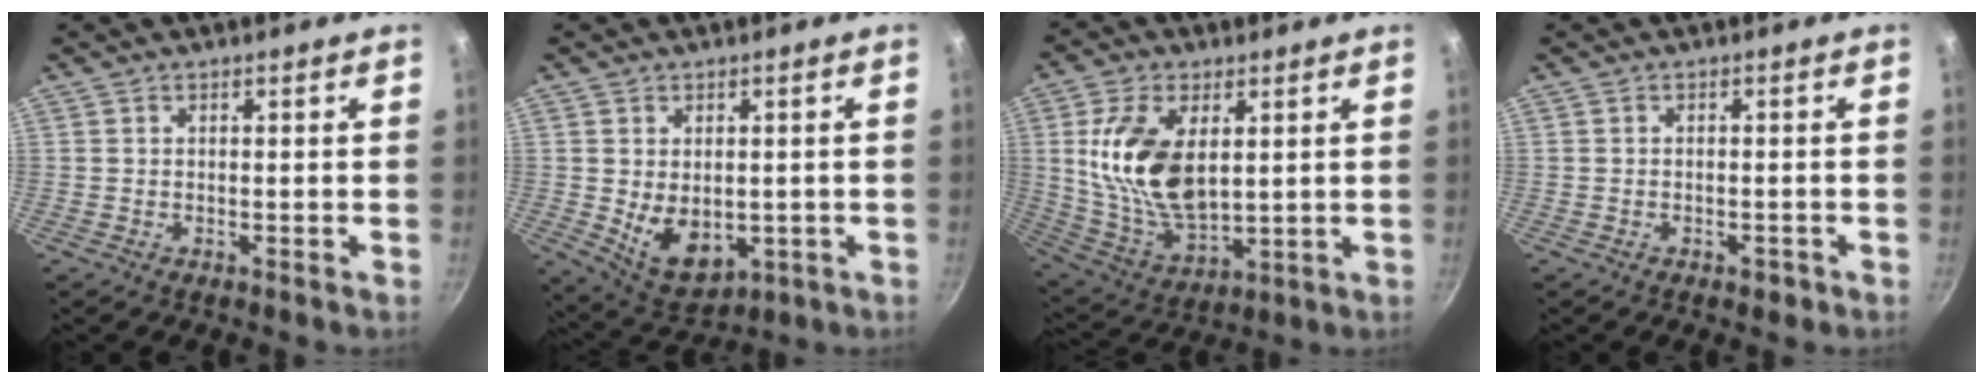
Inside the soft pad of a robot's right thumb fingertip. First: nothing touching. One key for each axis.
{"total": 9.3, "fx": -0.6, "fy": 6.4, "fz": 6.7, "tx": -0.091, "ty": -0.016, "tz": 0.015}
{"total": 16.0, "fx": 3.4, "fy": 9.0, "fz": 12.8, "tx": -0.234, "ty": -0.023, "tz": 0.076}
{"total": 1.8, "fx": -1.1, "fy": 1.1, "fz": 1.1, "tx": -0.013, "ty": 0.009, "tz": -0.007}